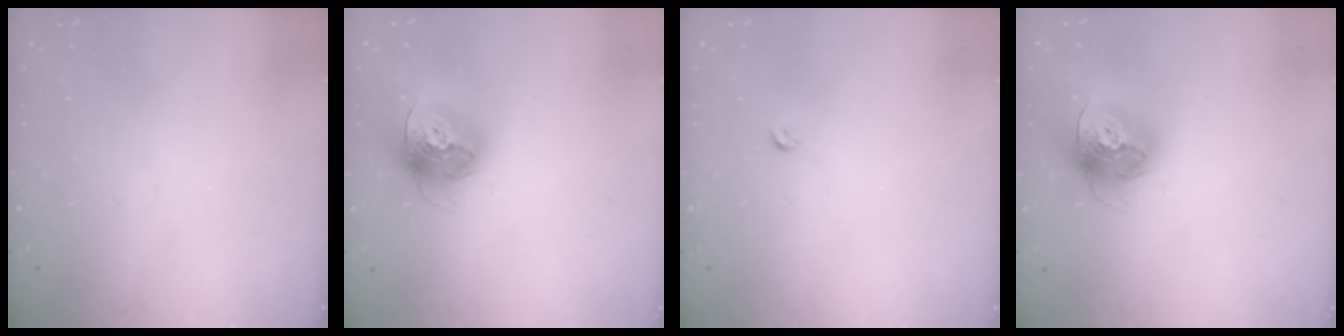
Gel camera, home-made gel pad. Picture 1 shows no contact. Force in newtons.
{"total": 15.7, "press": 15.6, "slide": 1.6}
{"total": 2.8, "press": 2.8, "slide": 0.5}
{"total": 15.7, "press": 15.6, "slide": 1.6}